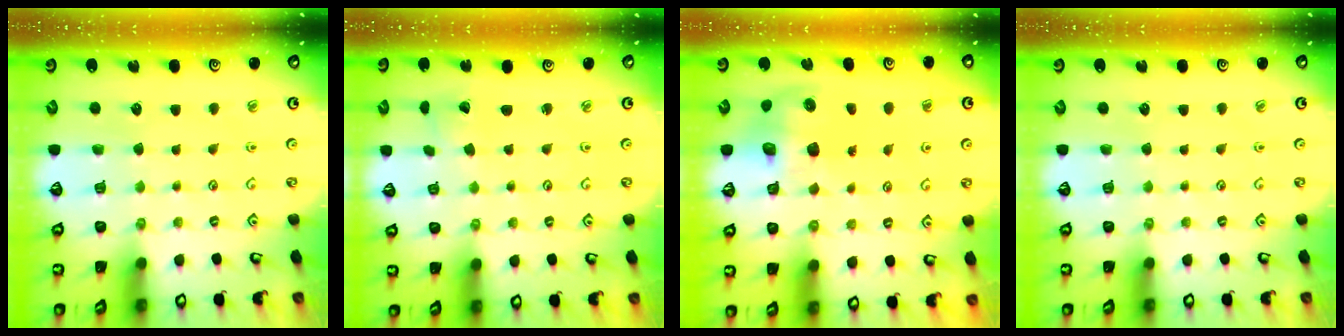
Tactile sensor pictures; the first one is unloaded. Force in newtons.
{"total": 1.9, "press": 1.9, "slide": 0.0}
{"total": 9.7, "press": 9.6, "slide": 1.3}
{"total": 0.0}